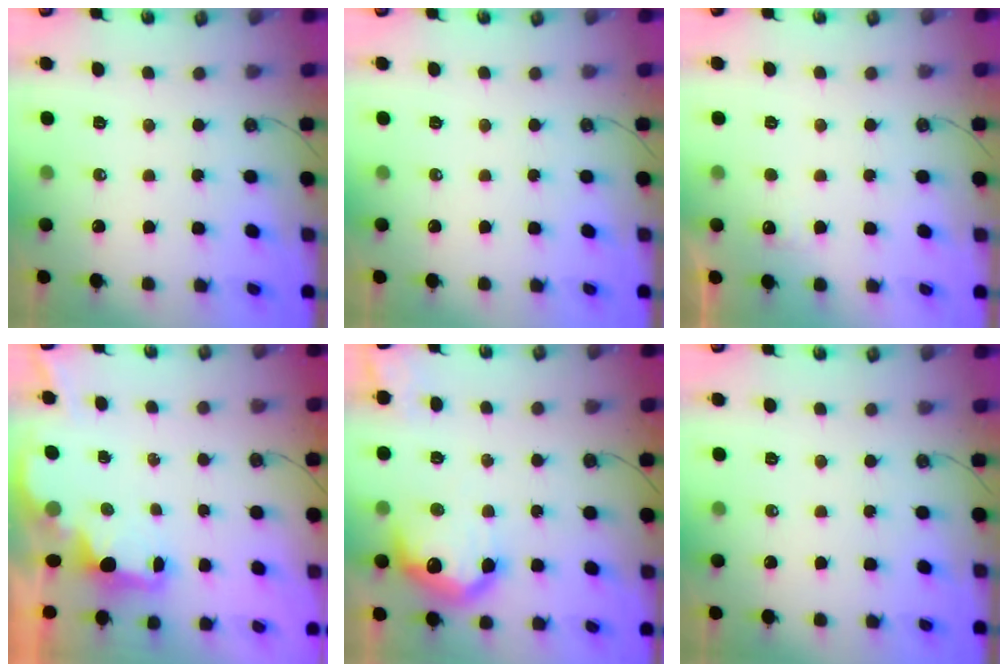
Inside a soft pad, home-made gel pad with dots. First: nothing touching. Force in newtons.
{"total": 0.0}
{"total": 2.1, "press": 1.9, "slide": 0.9}
{"total": 2.1, "press": 1.9, "slide": 0.8}
{"total": 12.7, "press": 12.7, "slide": 1.1}
{"total": 0.0}